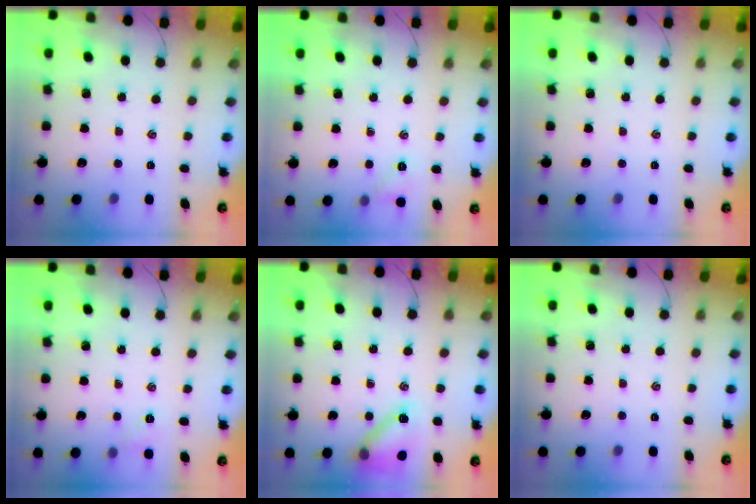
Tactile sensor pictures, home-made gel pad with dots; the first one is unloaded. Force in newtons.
{"total": 5.3, "press": 5.1, "slide": 1.5}
{"total": 0.0}
{"total": 5.7, "press": 5.5, "slide": 1.5}
{"total": 14.2, "press": 14.2, "slide": 0.9}
{"total": 0.0}